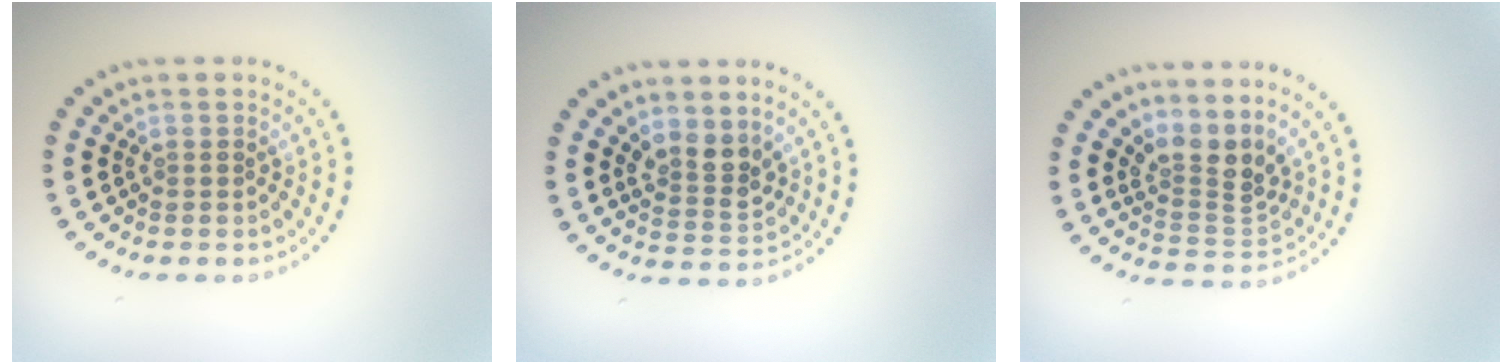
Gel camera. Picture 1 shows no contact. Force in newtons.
{"total": 2.7, "press": 2.3, "slide": 1.3}
{"total": 3.3, "press": 2.3, "slide": 2.4}